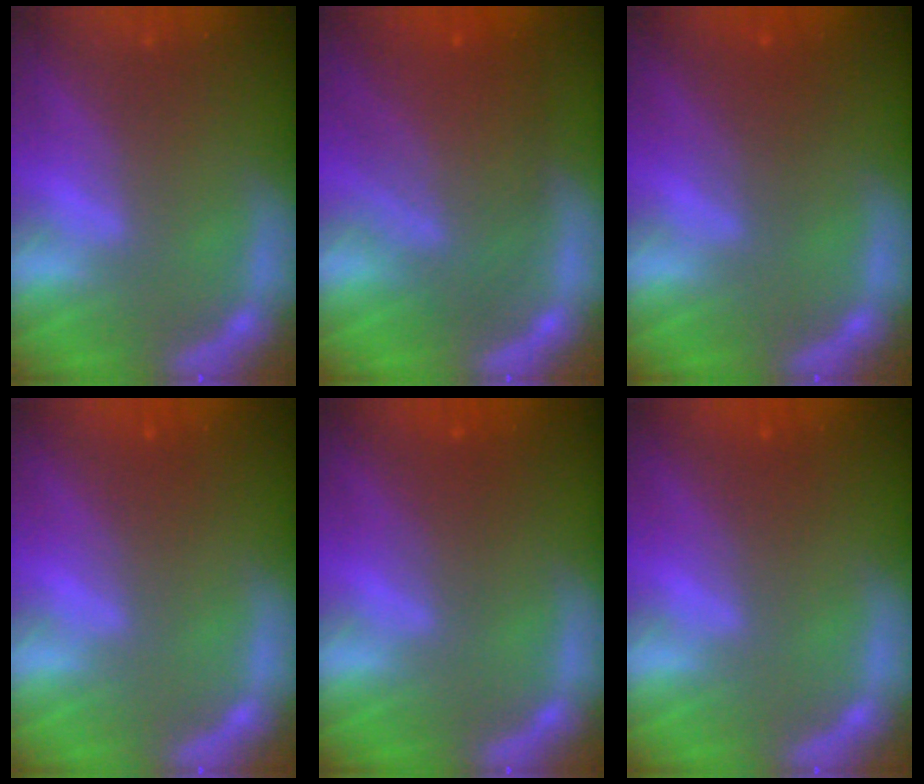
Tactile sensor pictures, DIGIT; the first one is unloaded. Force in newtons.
{"total": 8.5}
{"total": 2.4}
{"total": 1.5}
{"total": 2.0}
{"total": 1.5}